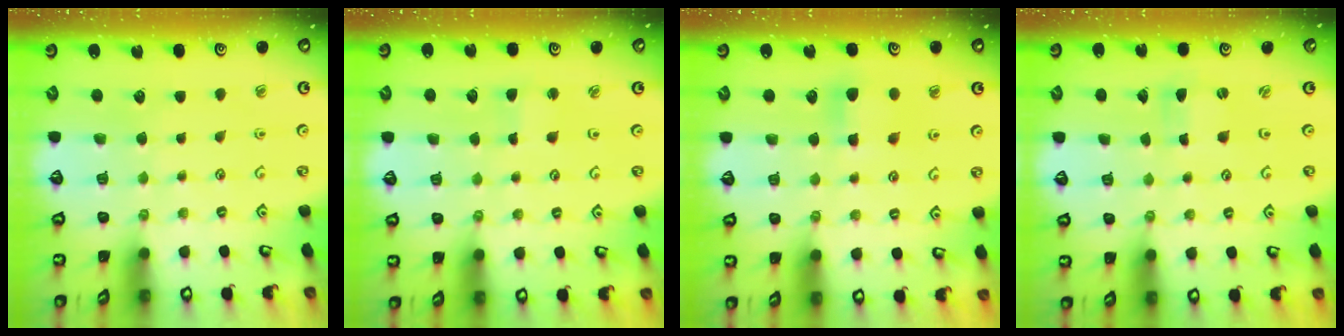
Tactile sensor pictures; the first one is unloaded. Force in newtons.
{"total": 2.2, "press": 2.2, "slide": 0.2}
{"total": 5.2, "press": 5.2, "slide": 0.5}
{"total": 0.0}